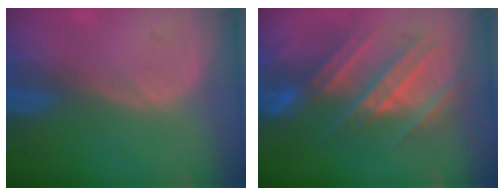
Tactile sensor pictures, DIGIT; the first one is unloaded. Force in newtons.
{"total": 9.3, "press": 9.2, "slide": 1.5}